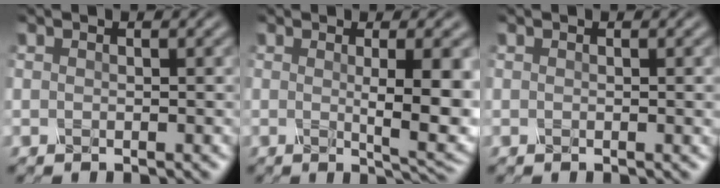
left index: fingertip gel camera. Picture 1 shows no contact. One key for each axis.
{"total": 6.9, "fx": 0.0, "fy": 1.5, "fz": 6.7, "tx": -0.088, "ty": -0.008, "tz": 0.005}
{"total": 0.5, "fx": 0.0, "fy": 0.1, "fz": 0.5, "tx": -0.006, "ty": 0.000, "tz": 0.000}